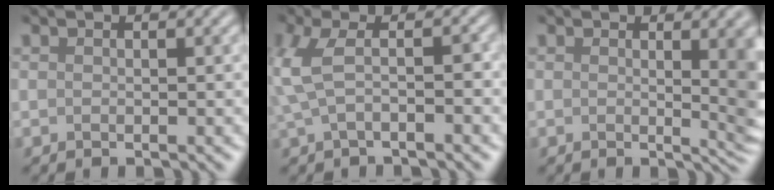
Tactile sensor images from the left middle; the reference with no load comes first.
{"total": 2.7, "force": [-0.7, 0.7, 2.5], "torque": [-0.087, 0.005, 0.002]}
{"total": 5.7, "force": [0.2, 1.8, 5.4], "torque": [-0.033, 0.003, 0.010]}